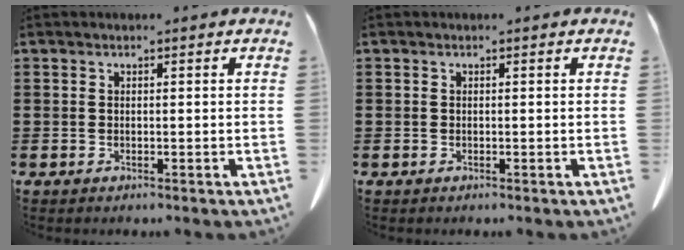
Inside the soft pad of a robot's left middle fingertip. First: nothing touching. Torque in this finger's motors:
{"motor_torque": [-0.36, -0.36, 0.00, 0.00]}